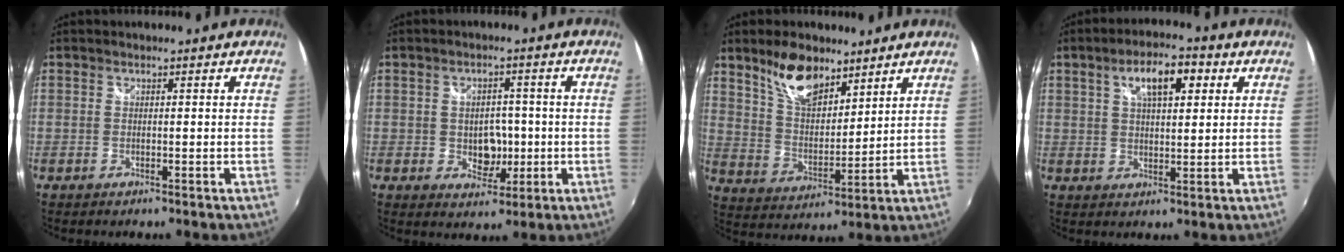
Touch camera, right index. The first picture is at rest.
{"total": 5.8, "force": [-0.8, 4.4, 3.8], "torque": [-0.062, -0.002, -0.003]}
{"total": 11.4, "force": [8.0, 5.3, 6.1], "torque": [-0.106, 0.008, 0.153]}
{"total": 8.6, "force": [3.5, 3.6, 7.1], "torque": [-0.116, 0.022, 0.057]}